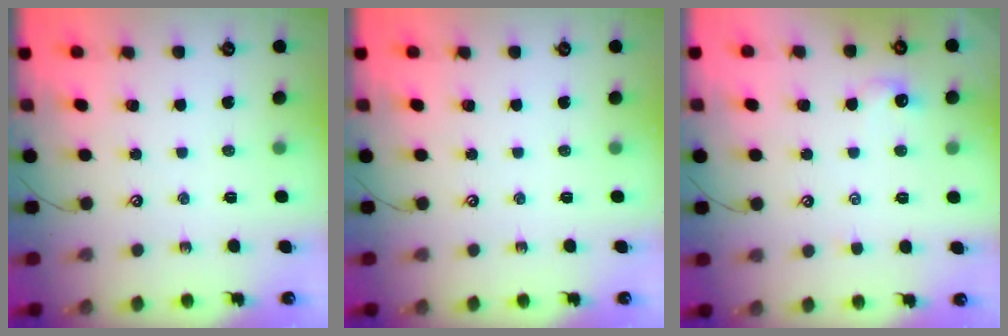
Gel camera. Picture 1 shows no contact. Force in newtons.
{"total": 0.0}
{"total": 1.6, "press": 1.5, "slide": 0.4}